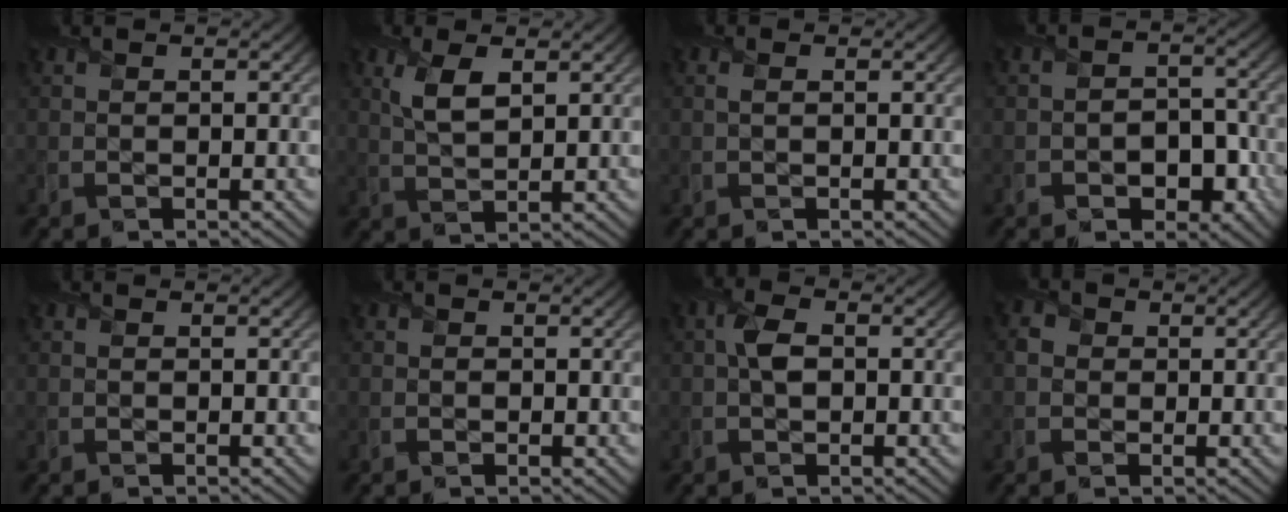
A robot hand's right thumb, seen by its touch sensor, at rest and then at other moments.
{"total": 4.3, "force": [1.8, 1.8, 3.4], "torque": [-0.081, 0.002, 0.036]}
{"total": 0.7, "force": [0.3, 0.3, 0.6], "torque": [-0.016, 0.003, 0.002]}
{"total": 5.4, "force": [-2.3, 3.8, 3.0], "torque": [-0.028, 0.004, -0.041]}
{"total": 0.0}
{"total": 0.7, "force": [-0.2, 0.6, 0.3], "torque": [-0.002, -0.005, -0.005]}
{"total": 3.0, "force": [0.1, 1.9, 2.4], "torque": [-0.049, 0.002, -0.004]}
{"total": 1.9, "force": [0.0, 1.9, 0.5], "torque": [-0.007, -0.001, -0.007]}